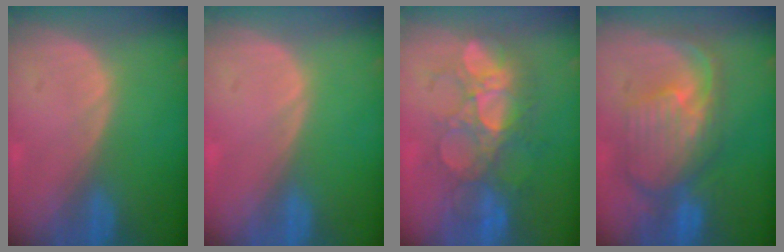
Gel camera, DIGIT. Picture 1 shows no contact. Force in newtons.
{"total": 0.0}
{"total": 9.1, "press": 8.9, "slide": 1.9}
{"total": 10.8, "press": 9.6, "slide": 5.1}